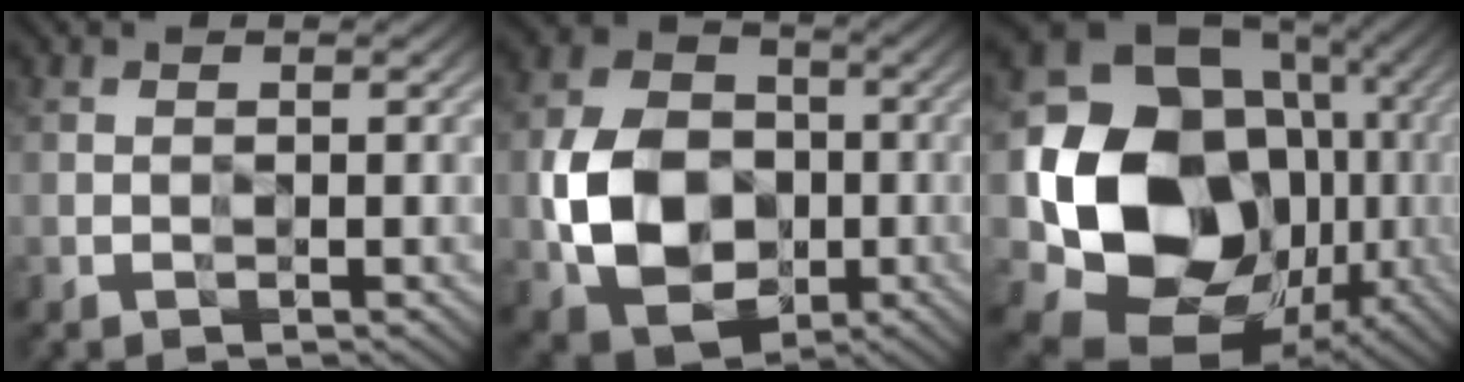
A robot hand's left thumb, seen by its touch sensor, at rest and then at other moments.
{"total": 11.1, "force": [-2.0, 8.7, 6.7], "torque": [-0.150, -0.010, -0.036]}
{"total": 21.6, "force": [-1.4, 18.5, 11.1], "torque": [-0.264, -0.072, 0.016]}